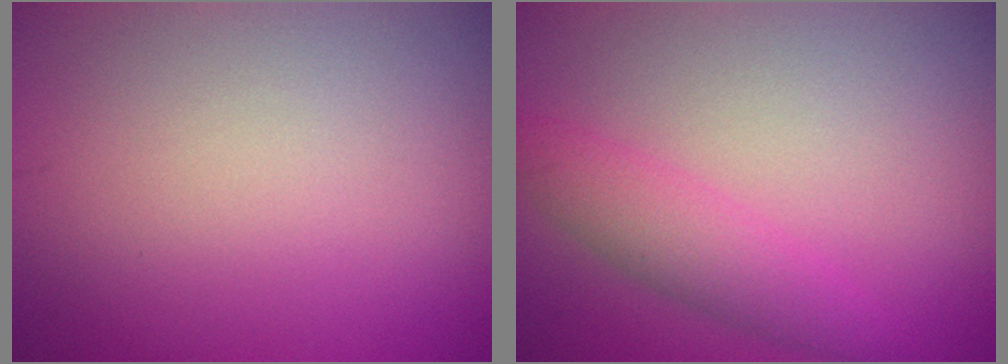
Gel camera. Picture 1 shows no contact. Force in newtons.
{"total": 3.0, "press": 3.0, "slide": 0.1}